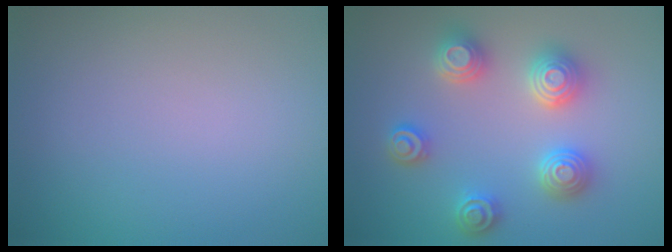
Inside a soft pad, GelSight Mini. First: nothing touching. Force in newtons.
{"total": 4.9, "press": 4.8, "slide": 0.8}